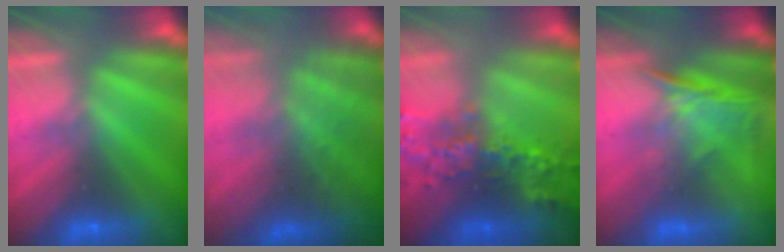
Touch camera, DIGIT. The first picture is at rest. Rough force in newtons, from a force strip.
{"total": 5.7}
{"total": 6.5}
{"total": 1.3}